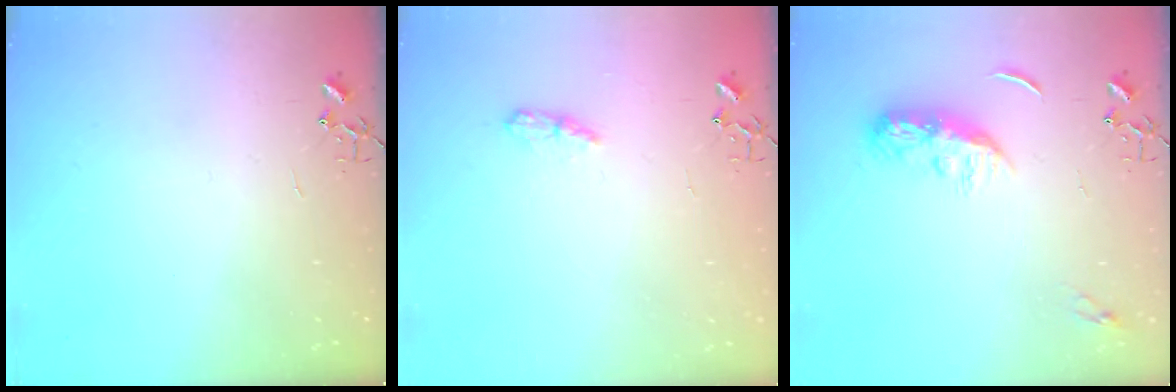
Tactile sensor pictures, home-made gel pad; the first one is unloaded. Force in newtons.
{"total": 6.4, "press": 6.4, "slide": 0.5}
{"total": 8.4, "press": 8.4, "slide": 0.4}